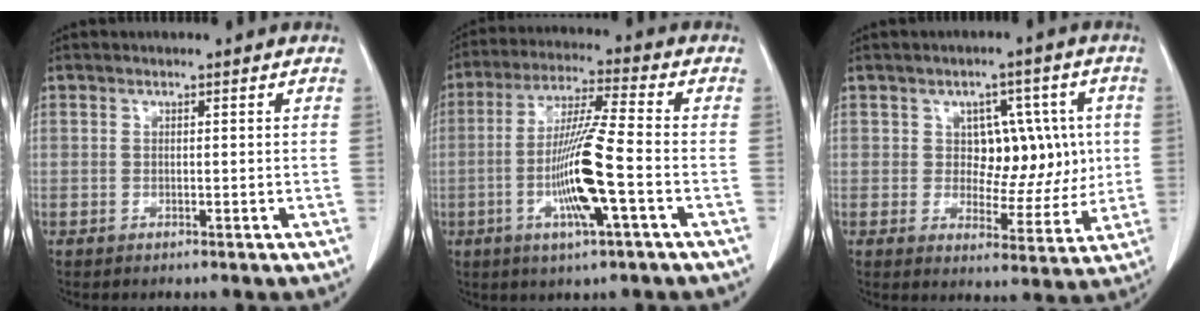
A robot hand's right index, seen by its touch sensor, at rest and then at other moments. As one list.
[{"total": 12.0, "force": [-3.2, 0.0, 11.6], "torque": [-0.227, -0.009, -0.065]}, {"total": 8.4, "force": [1.2, 5.7, 6.1], "torque": [-0.063, 0.019, 0.027]}]